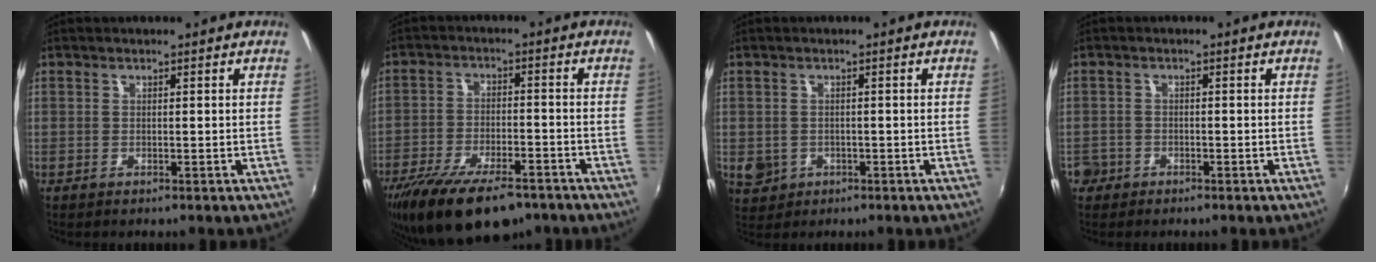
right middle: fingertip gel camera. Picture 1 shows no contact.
{"total": 16.8, "force": [-12.3, 6.1, 9.7], "torque": [-0.198, -0.040, -0.198]}
{"total": 4.4, "force": [-1.1, 3.9, 1.6], "torque": [-0.037, -0.003, -0.010]}
{"total": 3.7, "force": [-2.2, 2.9, 0.7], "torque": [-0.029, 0.002, -0.042]}